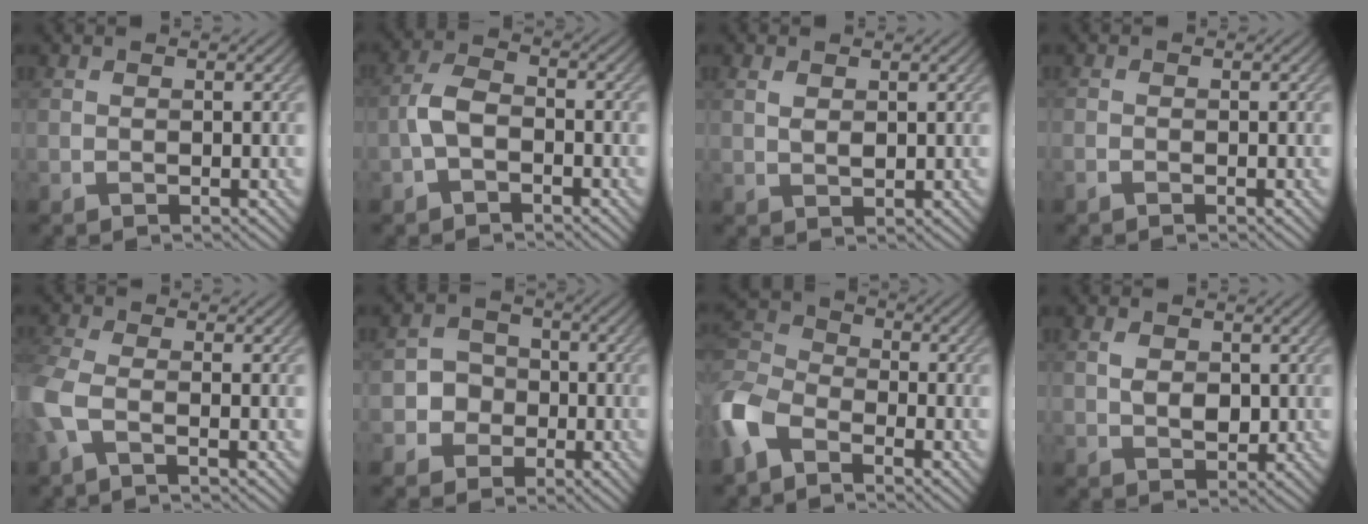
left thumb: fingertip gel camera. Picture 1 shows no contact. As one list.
[{"total": 4.0, "force": [-1.7, 2.2, 2.9], "torque": [-0.065, 0.009, -0.043]}, {"total": 1.7, "force": [0.7, 0.9, 1.3], "torque": [-0.028, 0.000, 0.015]}, {"total": 0.8, "force": [-0.7, 0.0, 0.4], "torque": [-0.009, -0.001, -0.016]}, {"total": 4.5, "force": [-1.8, 1.6, 3.8], "torque": [-0.104, -0.006, -0.051]}, {"total": 3.9, "force": [-1.2, 3.6, 0.8], "torque": [-0.003, 0.002, -0.041]}, {"total": 8.6, "force": [-5.2, 4.6, 5.2], "torque": [-0.135, -0.010, -0.124]}, {"total": 3.2, "force": [0.6, 2.2, 2.2], "torque": [-0.047, 0.000, 0.010]}]